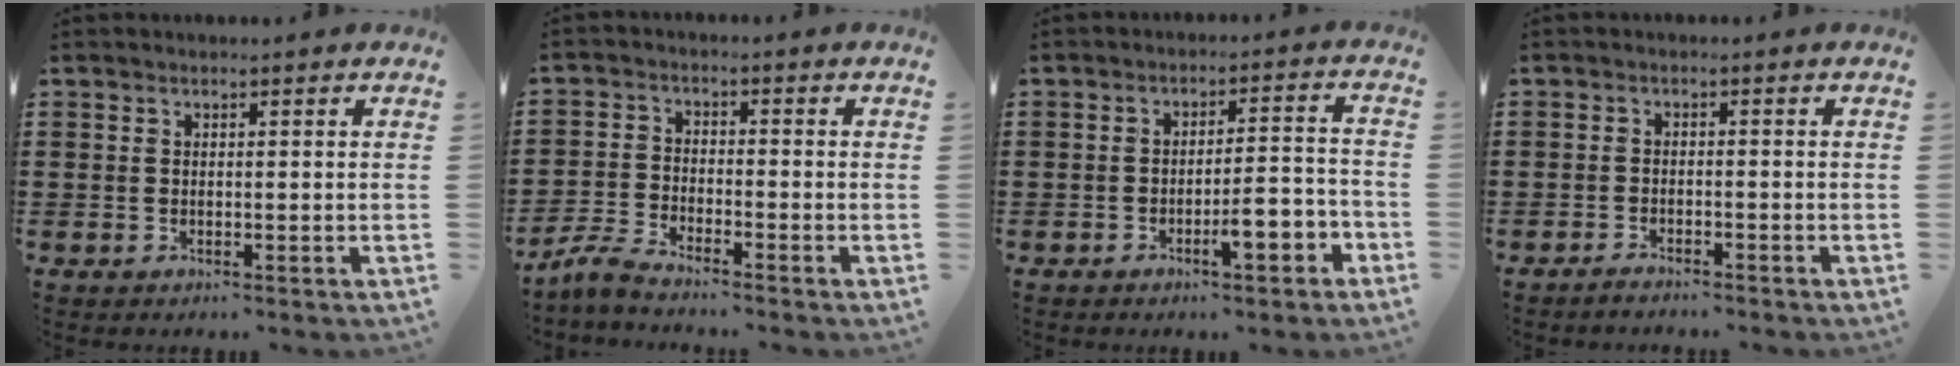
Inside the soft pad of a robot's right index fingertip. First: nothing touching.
{"total": 3.9, "force": [-3.7, -0.2, 1.1], "torque": [-0.043, -0.009, -0.080]}
{"total": 5.6, "force": [-3.0, 1.3, 4.6], "torque": [-0.073, 0.004, -0.052]}
{"total": 1.5, "force": [-1.5, 0.0, 0.1], "torque": [-0.006, 0.002, -0.030]}